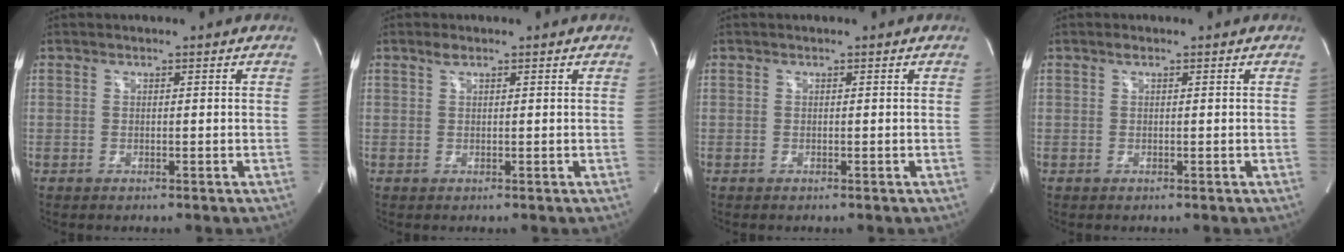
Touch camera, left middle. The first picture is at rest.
{"total": 1.2, "force": [0.8, 0.4, 0.7], "torque": [-0.018, 0.006, 0.018]}
{"total": 0.0}
{"total": 0.6, "force": [0.3, 0.1, 0.4], "torque": [-0.010, 0.004, 0.004]}